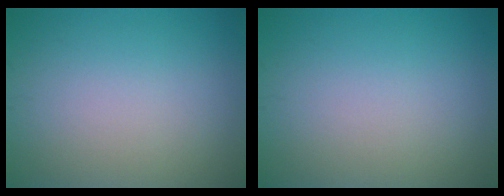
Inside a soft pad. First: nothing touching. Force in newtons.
{"total": 0.0}